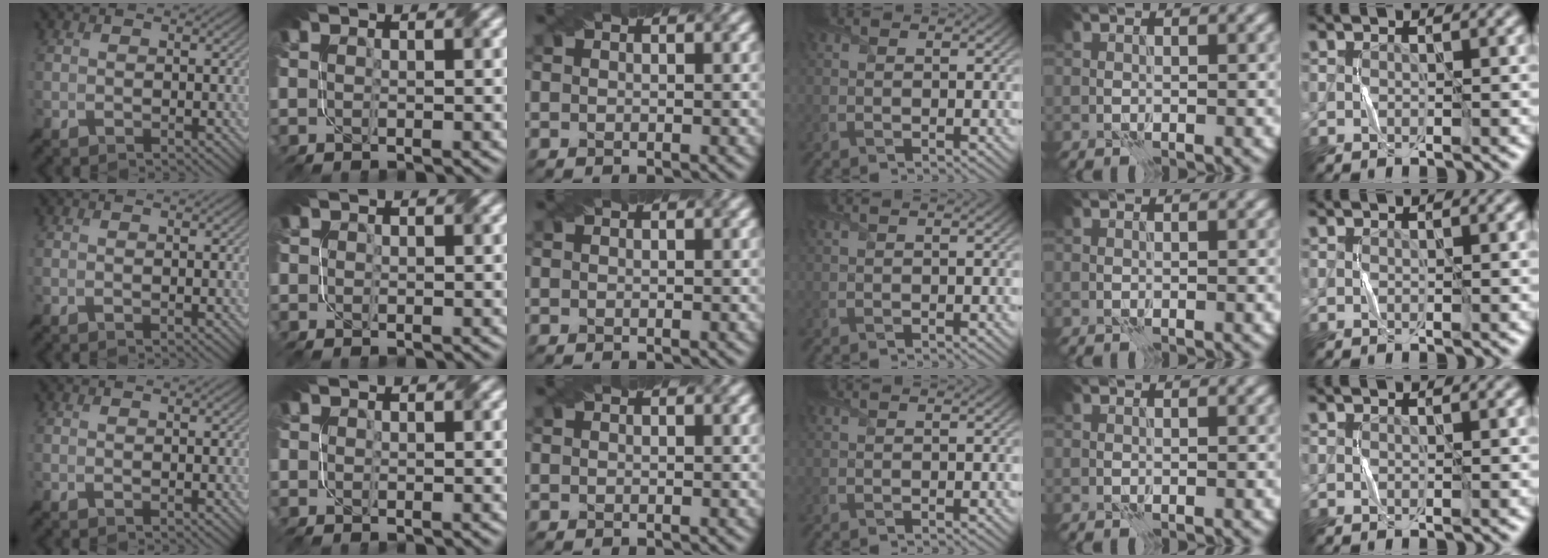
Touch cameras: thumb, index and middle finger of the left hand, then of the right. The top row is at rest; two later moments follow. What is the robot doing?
{"motion": "fold", "object": "coffee filter"}